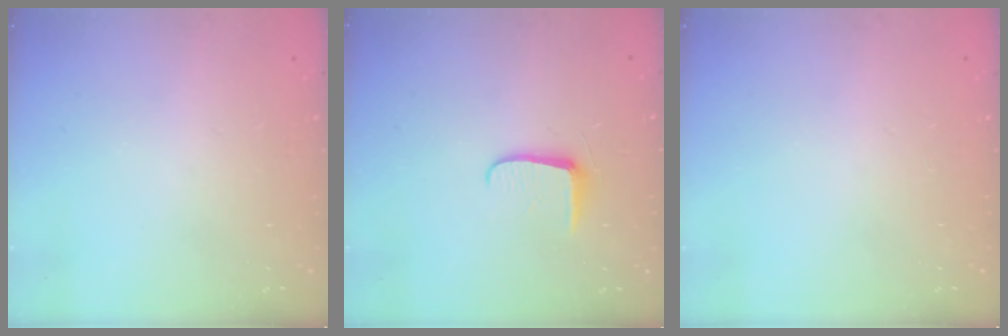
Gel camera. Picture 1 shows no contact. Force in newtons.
{"total": 5.9, "press": 5.8, "slide": 0.8}
{"total": 0.0}